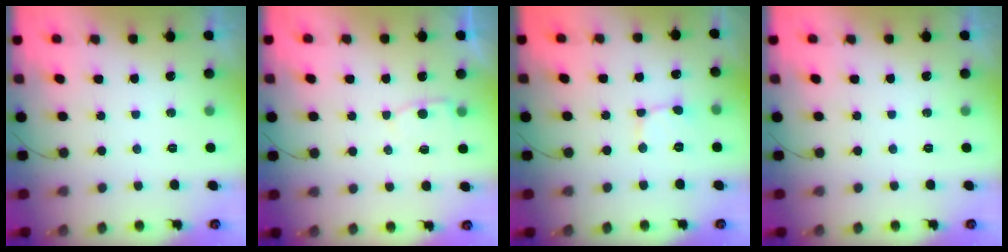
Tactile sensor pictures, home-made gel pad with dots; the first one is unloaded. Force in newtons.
{"total": 3.8, "press": 3.7, "slide": 0.4}
{"total": 1.6, "press": 1.6, "slide": 0.1}
{"total": 0.0}